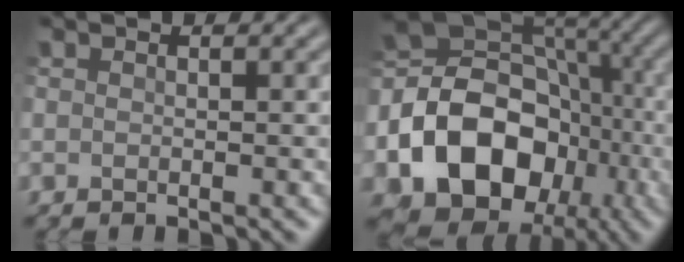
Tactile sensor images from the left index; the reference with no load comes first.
{"total": 16.3, "force": [-4.7, 12.8, 9.0], "torque": [-0.149, -0.014, -0.094]}